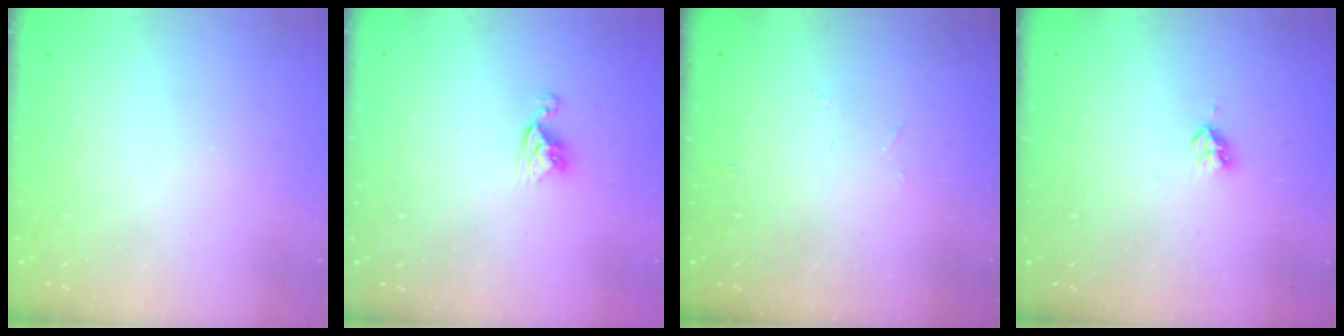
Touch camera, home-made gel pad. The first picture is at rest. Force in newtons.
{"total": 5.5, "press": 5.5, "slide": 0.2}
{"total": 2.9, "press": 2.8, "slide": 0.8}
{"total": 2.8, "press": 2.8, "slide": 0.3}